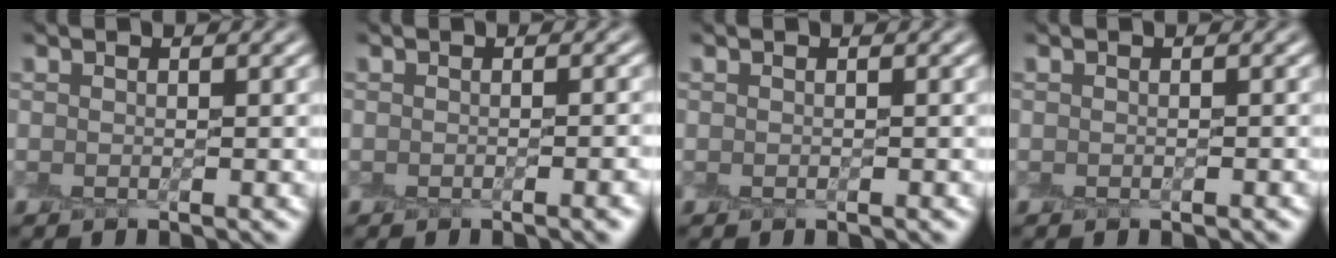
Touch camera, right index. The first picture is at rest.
{"total": 2.2, "force": [-1.4, 0.4, 1.6], "torque": [-0.014, -0.002, -0.017]}
{"total": 0.0}
{"total": 0.5, "force": [-0.4, 0.3, 0.1], "torque": [0.000, -0.001, -0.009]}